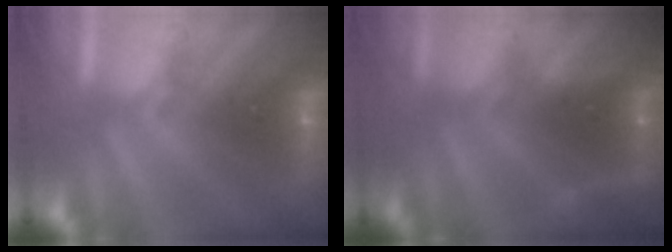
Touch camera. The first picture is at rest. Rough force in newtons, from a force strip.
{"total": 7.6}